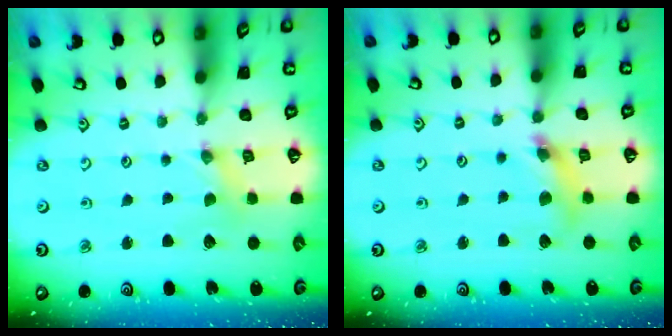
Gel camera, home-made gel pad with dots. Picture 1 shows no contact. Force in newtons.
{"total": 10.4, "press": 10.3, "slide": 1.3}